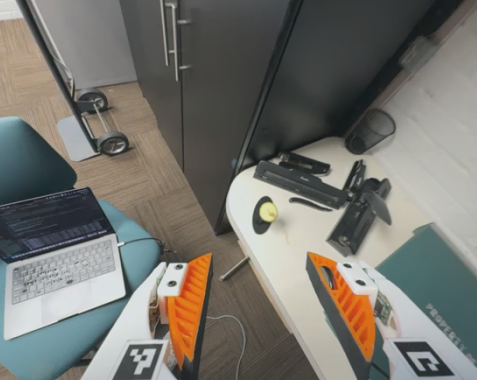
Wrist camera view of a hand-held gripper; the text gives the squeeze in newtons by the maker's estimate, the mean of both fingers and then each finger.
{"total": 0.0}